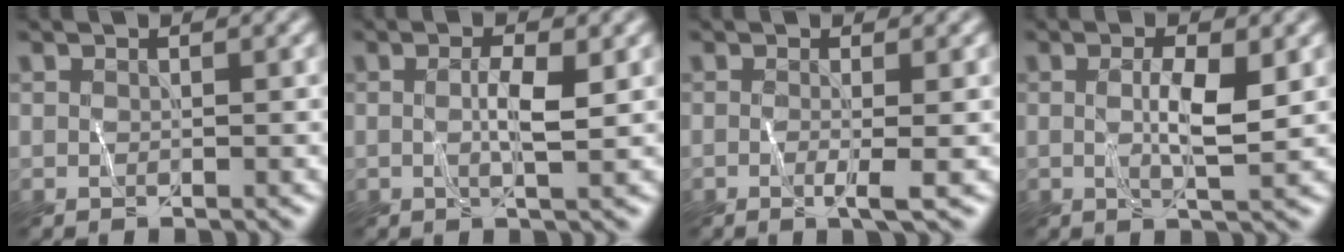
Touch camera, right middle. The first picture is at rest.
{"total": 2.2, "force": [0.3, 0.1, 2.1], "torque": [-0.040, 0.006, 0.004]}
{"total": 1.8, "force": [-0.4, 0.3, 1.8], "torque": [-0.027, 0.002, -0.009]}
{"total": 3.2, "force": [0.4, 0.5, 3.1], "torque": [-0.057, 0.003, 0.010]}